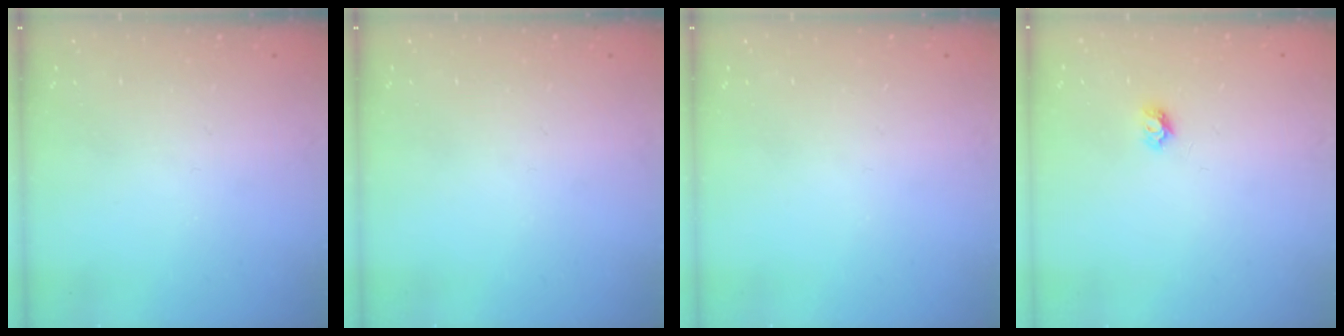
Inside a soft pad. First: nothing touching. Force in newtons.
{"total": 0.0}
{"total": 0.0}
{"total": 4.2, "press": 4.2, "slide": 0.4}